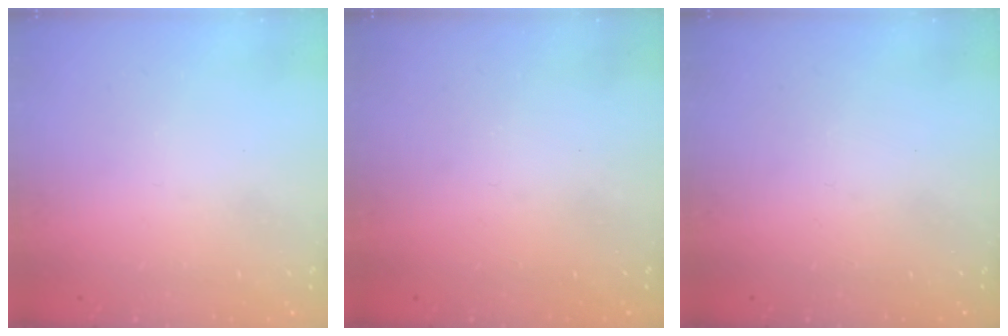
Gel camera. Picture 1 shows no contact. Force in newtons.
{"total": 1.5, "press": 1.2, "slide": 0.8}
{"total": 0.0}